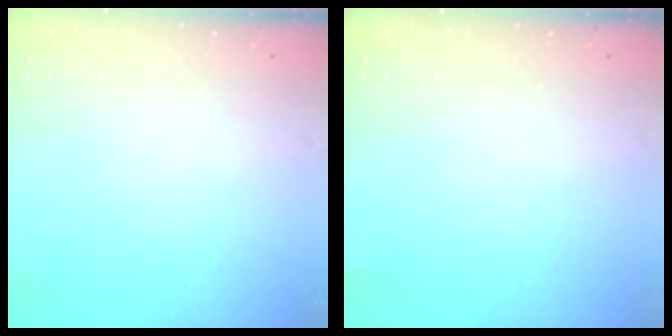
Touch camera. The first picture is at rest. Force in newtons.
{"total": 0.0}